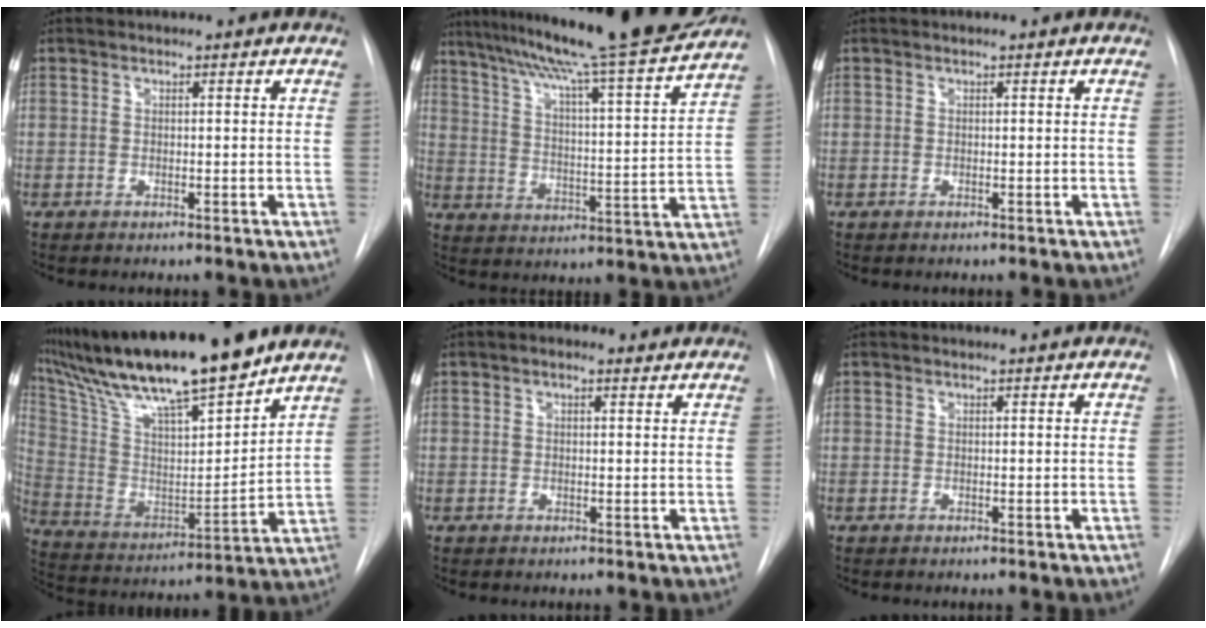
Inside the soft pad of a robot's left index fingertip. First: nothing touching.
{"total": 23.2, "force": [19.9, -0.3, 11.9], "torque": [-0.193, -0.024, 0.288]}
{"total": 0.0}
{"total": 22.0, "force": [18.1, 1.8, 12.3], "torque": [-0.222, 0.004, 0.321]}
{"total": 2.0, "force": [1.2, 1.0, 1.2], "torque": [-0.025, 0.014, 0.014]}
{"total": 0.0}